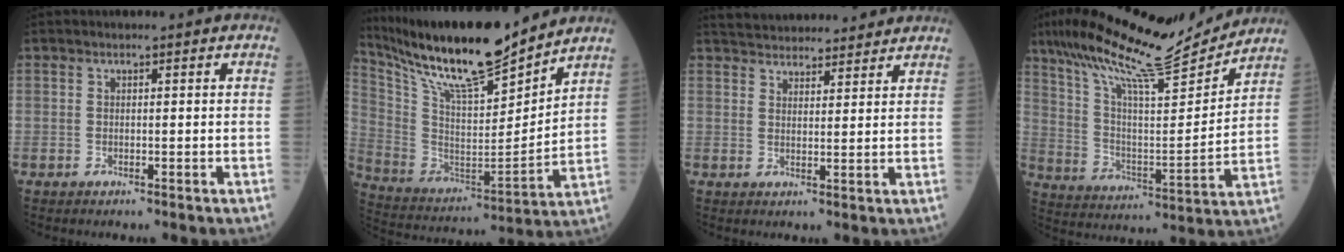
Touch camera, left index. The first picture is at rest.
{"total": 20.6, "force": [17.6, 2.3, 10.6], "torque": [-0.204, -0.007, 0.316]}
{"total": 13.0, "force": [12.3, 2.7, 3.2], "torque": [-0.044, 0.031, 0.174]}
{"total": 18.5, "force": [16.4, 1.6, 8.4], "torque": [-0.159, 0.001, 0.270]}